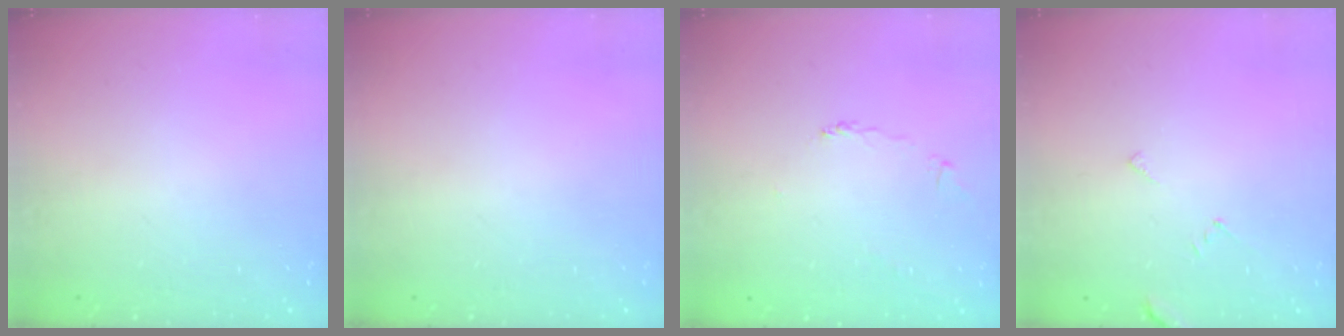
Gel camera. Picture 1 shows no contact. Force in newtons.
{"total": 0.0}
{"total": 2.3, "press": 2.3, "slide": 0.3}
{"total": 3.1, "press": 3.1, "slide": 0.2}